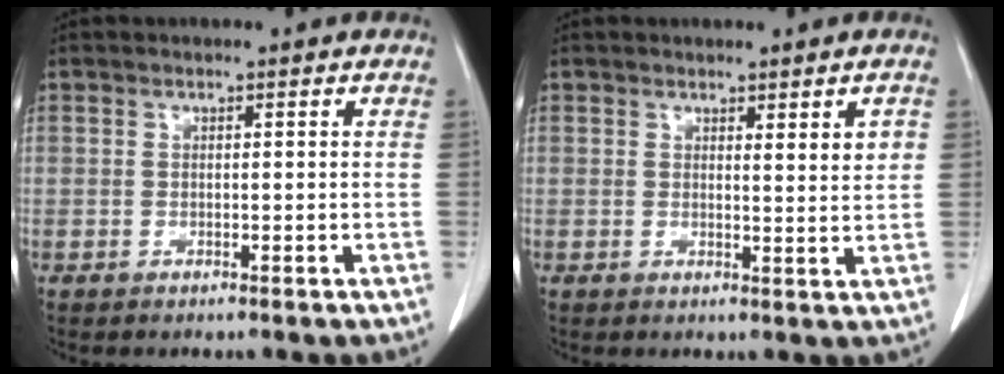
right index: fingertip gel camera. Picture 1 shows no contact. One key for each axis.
{"total": 2.9, "fx": 1.3, "fy": 0.2, "fz": 2.6, "tx": -0.034, "ty": -0.010, "tz": 0.019}